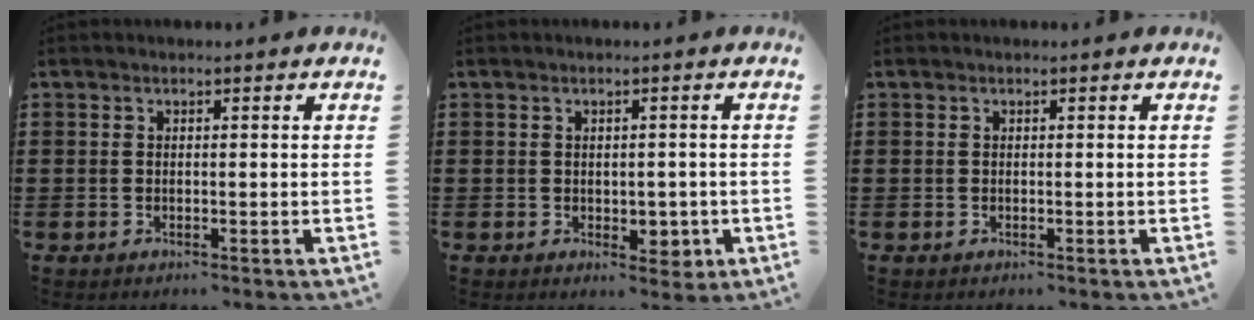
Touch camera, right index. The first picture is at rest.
{"total": 3.0, "force": [-0.6, 2.0, 2.2], "torque": [-0.032, 0.003, -0.012]}
{"total": 0.0}